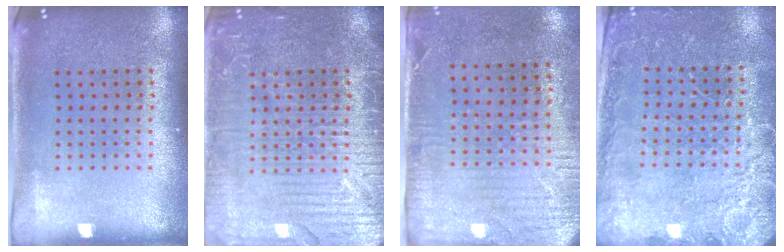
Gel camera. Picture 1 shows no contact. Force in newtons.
{"total": 4.1, "press": 4.1, "slide": 0.5}
{"total": 2.9, "press": 2.4, "slide": 1.7}
{"total": 2.7, "press": 2.6, "slide": 0.3}